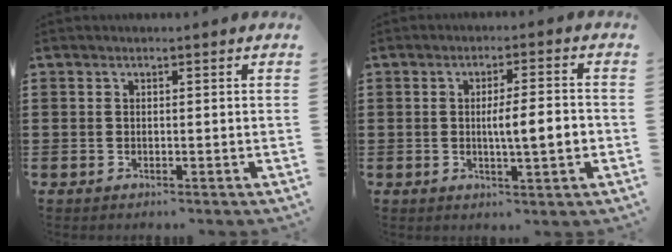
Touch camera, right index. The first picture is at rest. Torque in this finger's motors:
{"motor_torque": [1.54, -0.15, 0.41, 0.13]}